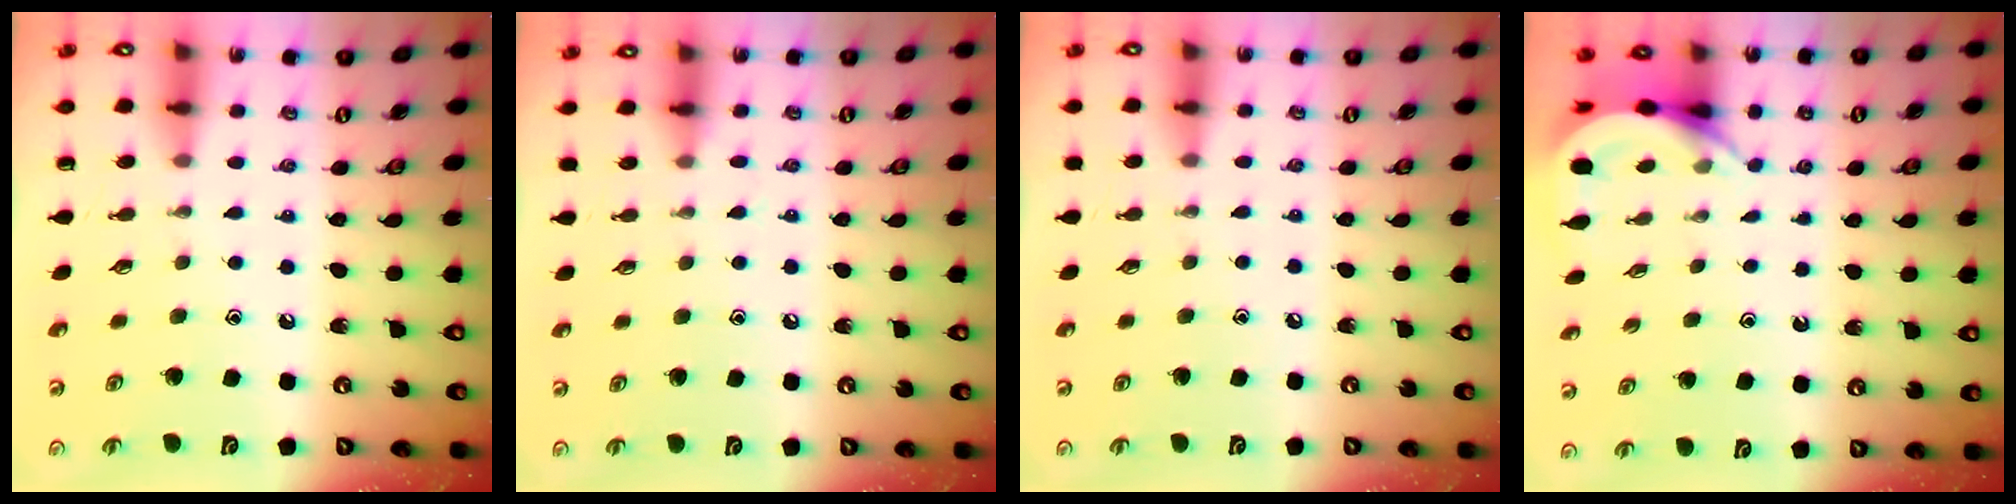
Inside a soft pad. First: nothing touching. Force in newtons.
{"total": 4.9, "press": 4.9, "slide": 0.7}
{"total": 2.5, "press": 2.5, "slide": 0.4}
{"total": 5.1, "press": 5.1, "slide": 0.2}